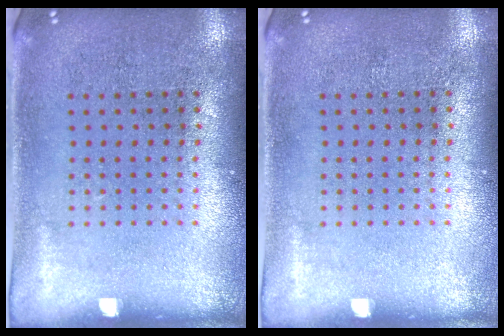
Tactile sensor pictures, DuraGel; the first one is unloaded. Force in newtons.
{"total": 0.0}